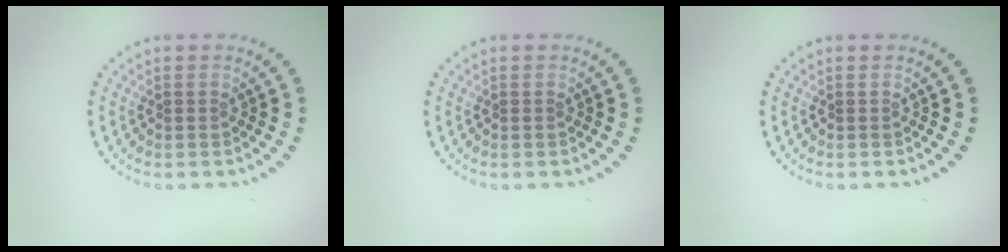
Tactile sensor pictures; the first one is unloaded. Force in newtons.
{"total": 0.0}
{"total": 0.0}